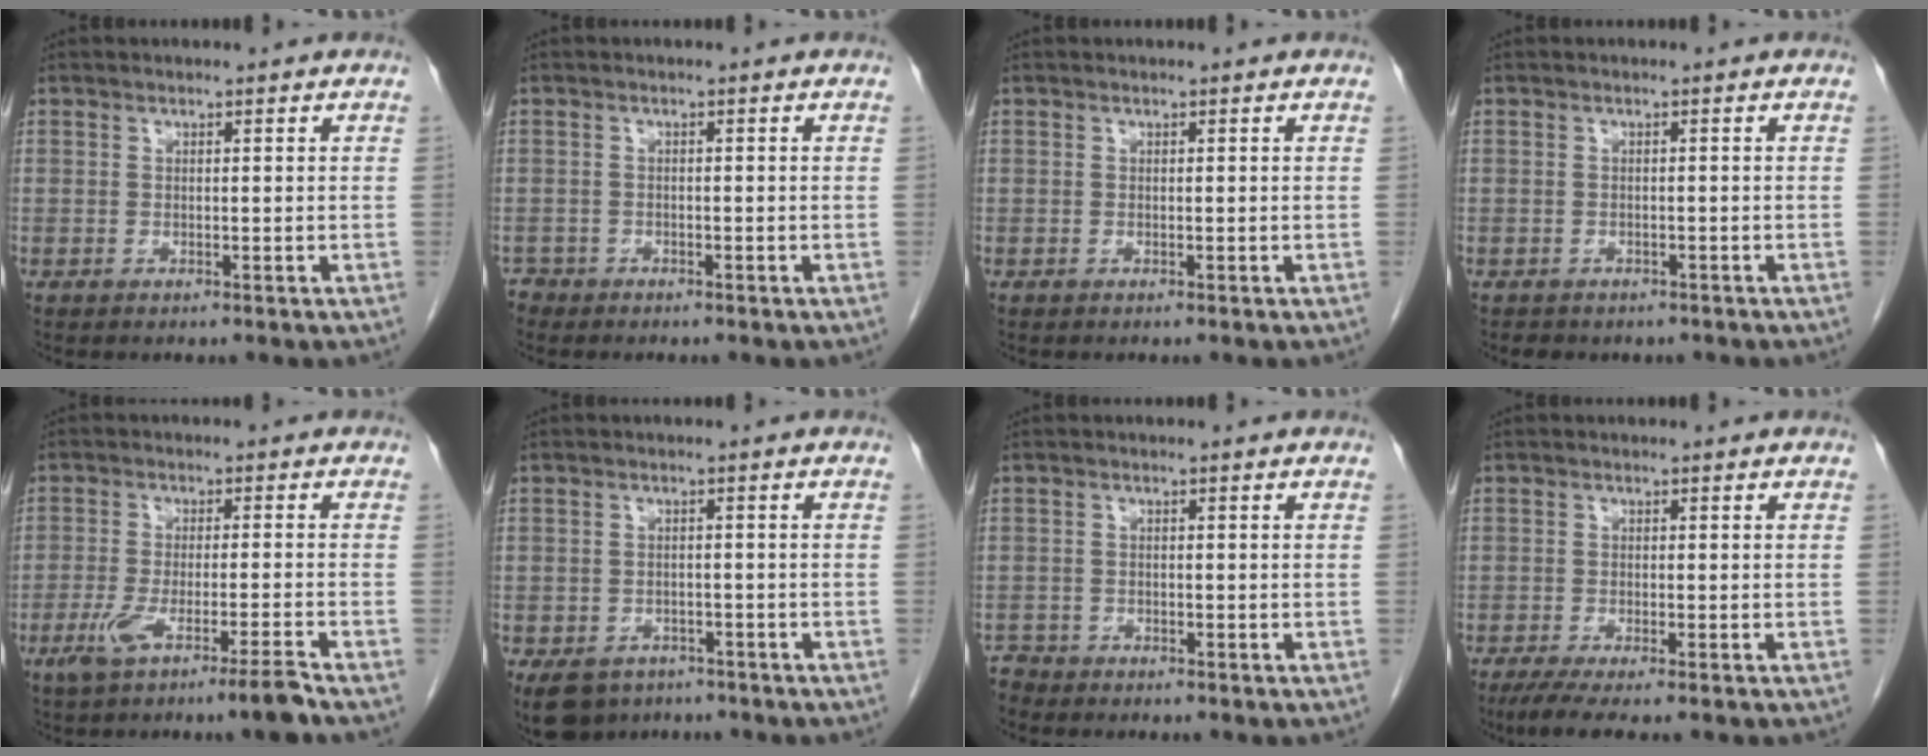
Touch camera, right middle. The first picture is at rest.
{"total": 1.5, "force": [-1.3, 0.7, -0.2], "torque": [-0.002, 0.000, -0.026]}
{"total": 0.0}
{"total": 3.3, "force": [-2.7, 1.7, 0.9], "torque": [-0.019, -0.002, -0.029]}
{"total": 6.9, "force": [-4.5, -0.5, 5.2], "torque": [-0.096, -0.012, -0.084]}
{"total": 7.1, "force": [-4.9, 4.7, 2.0], "torque": [-0.037, 0.000, -0.072]}
{"total": 1.9, "force": [-1.8, 0.5, -0.4], "torque": [0.003, -0.004, -0.036]}
{"total": 4.6, "force": [-3.4, 0.1, 3.1], "torque": [-0.055, -0.014, -0.058]}